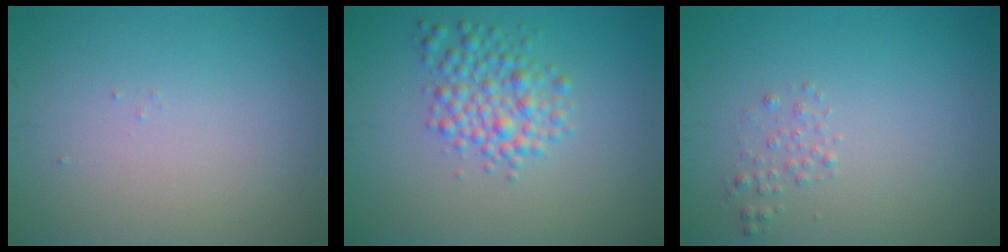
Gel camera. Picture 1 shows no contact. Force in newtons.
{"total": 3.5, "press": 3.5, "slide": 0.1}
{"total": 1.0, "press": 1.0, "slide": 0.1}